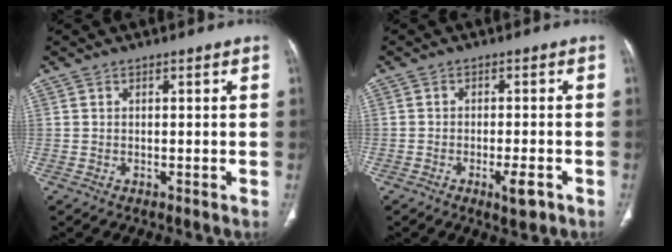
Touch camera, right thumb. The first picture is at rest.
{"total": 3.9, "force": [-2.0, 1.3, 3.1], "torque": [-0.046, 0.004, -0.028]}